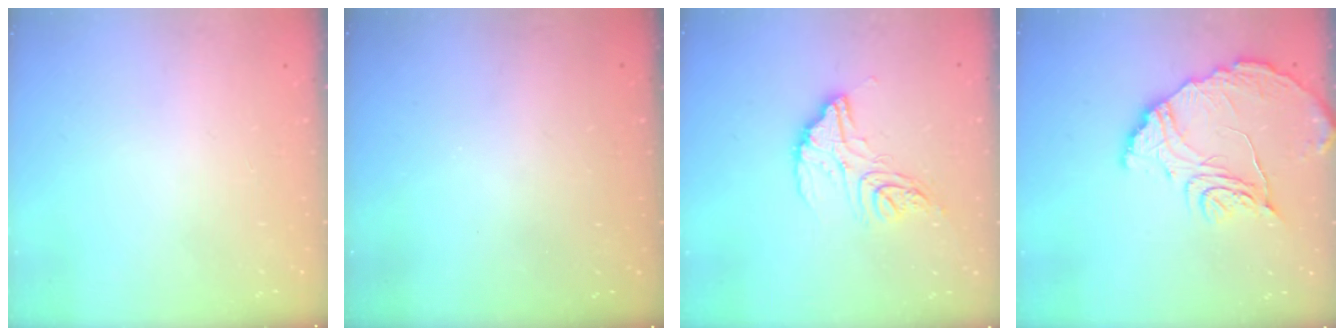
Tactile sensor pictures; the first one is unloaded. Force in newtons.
{"total": 3.0, "press": 3.0, "slide": 0.3}
{"total": 14.0, "press": 14.0, "slide": 1.1}
{"total": 14.0, "press": 14.0, "slide": 0.5}